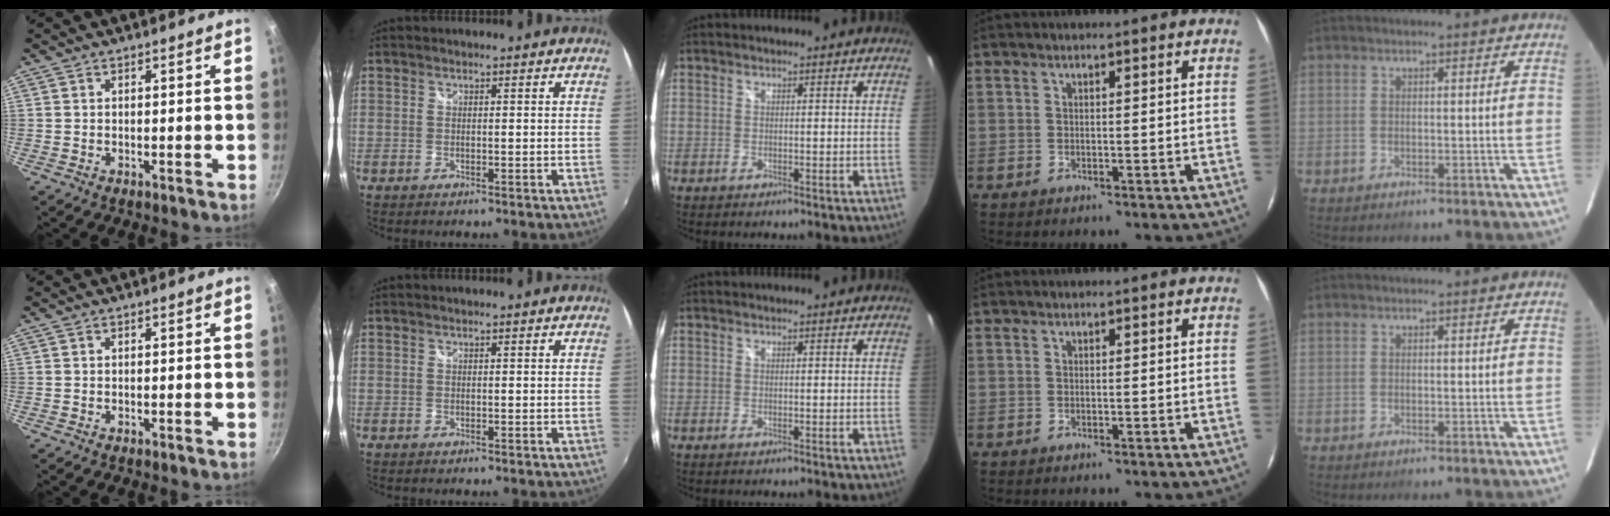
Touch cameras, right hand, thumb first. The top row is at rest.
{}